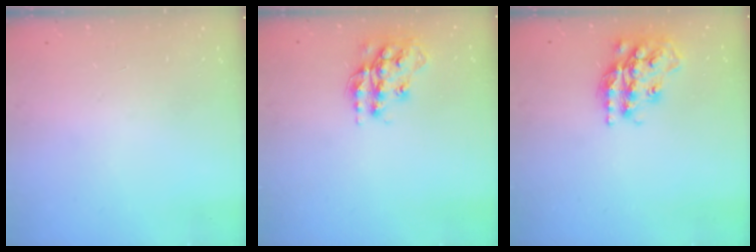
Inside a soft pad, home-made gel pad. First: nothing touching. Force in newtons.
{"total": 14.6, "press": 14.5, "slide": 0.7}
{"total": 18.6, "press": 18.5, "slide": 1.5}